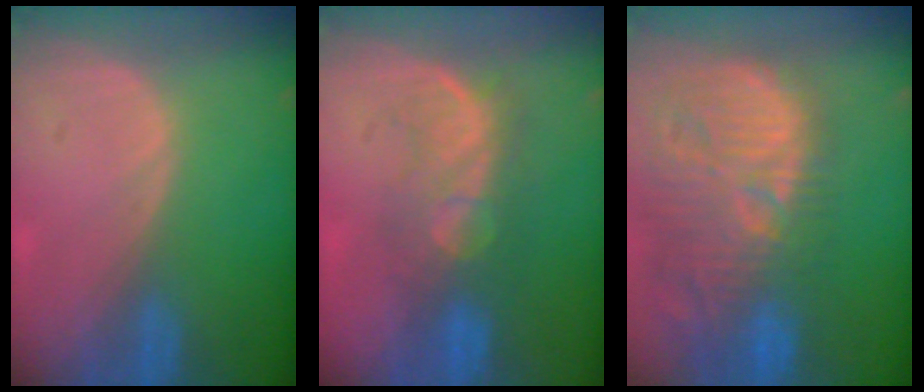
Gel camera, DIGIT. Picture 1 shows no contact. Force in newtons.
{"total": 7.7, "press": 7.4, "slide": 2.2}
{"total": 14.8, "press": 13.1, "slide": 6.9}